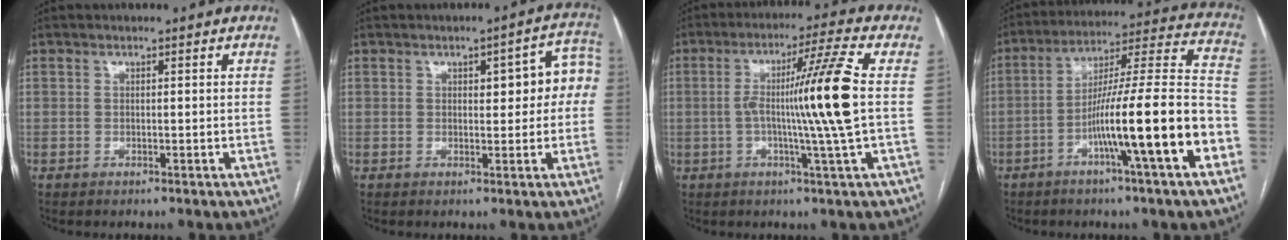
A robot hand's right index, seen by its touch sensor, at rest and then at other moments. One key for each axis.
{"total": 7.3, "fx": 1.2, "fy": 2.7, "fz": 6.7, "tx": -0.069, "ty": 0.033, "tz": 0.013}
{"total": 12.0, "fx": -0.2, "fy": -2.6, "fz": 11.7, "tx": -0.202, "ty": 0.002, "tz": 0.000}
{"total": 18.3, "fx": -6.9, "fy": -0.4, "fz": 16.9, "tx": -0.248, "ty": 0.012, "tz": -0.111}